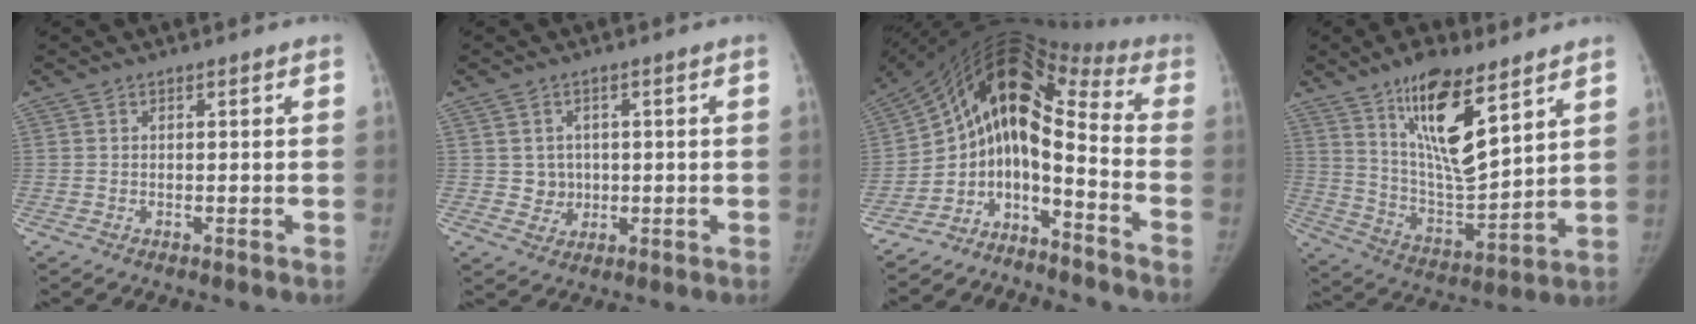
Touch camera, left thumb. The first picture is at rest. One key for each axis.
{"total": 3.8, "fx": 0.2, "fy": 3.7, "fz": 0.9, "tx": 0.007, "ty": 0.003, "tz": 0.007}
{"total": 16.9, "fx": -7.8, "fy": 7.7, "fz": 12.8, "tx": -0.194, "ty": 0.127, "tz": -0.135}
{"total": 17.1, "fx": 9.7, "fy": 5.6, "fz": 13.0, "tx": -0.202, "ty": -0.061, "tz": 0.182}